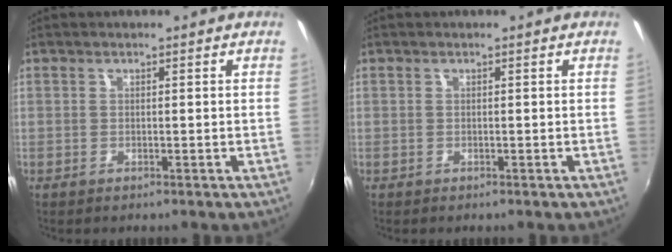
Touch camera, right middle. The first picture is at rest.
{"total": 0.0}